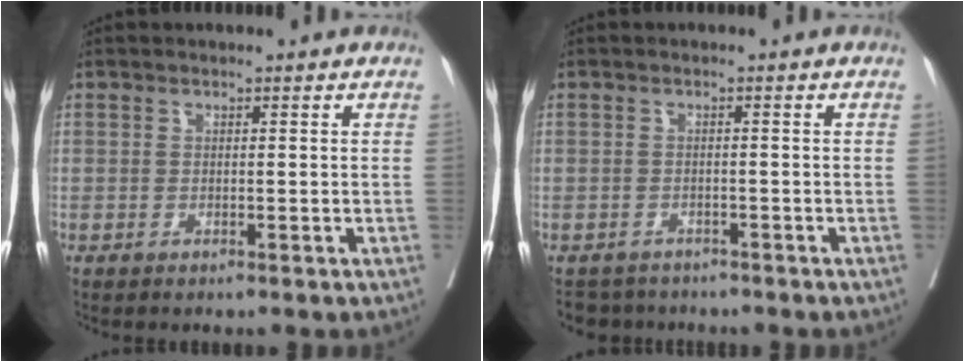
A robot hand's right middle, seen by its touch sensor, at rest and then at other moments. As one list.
[{"total": 3.7, "force": [-3.3, 1.6, -0.4], "torque": [0.009, -0.003, -0.054]}]